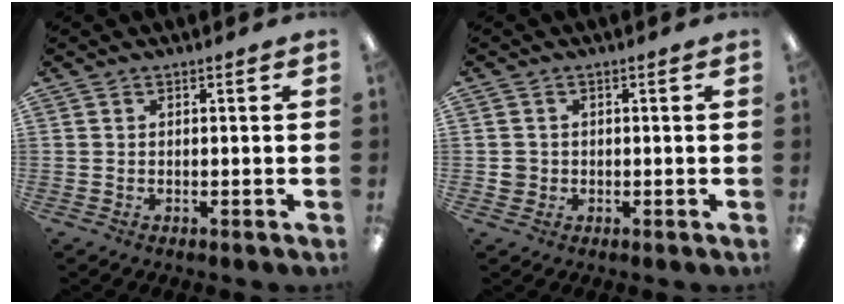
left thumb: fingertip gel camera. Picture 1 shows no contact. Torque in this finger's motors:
{"motor_torque": [-0.12, 0.21, 0.14, -0.04, -0.01]}